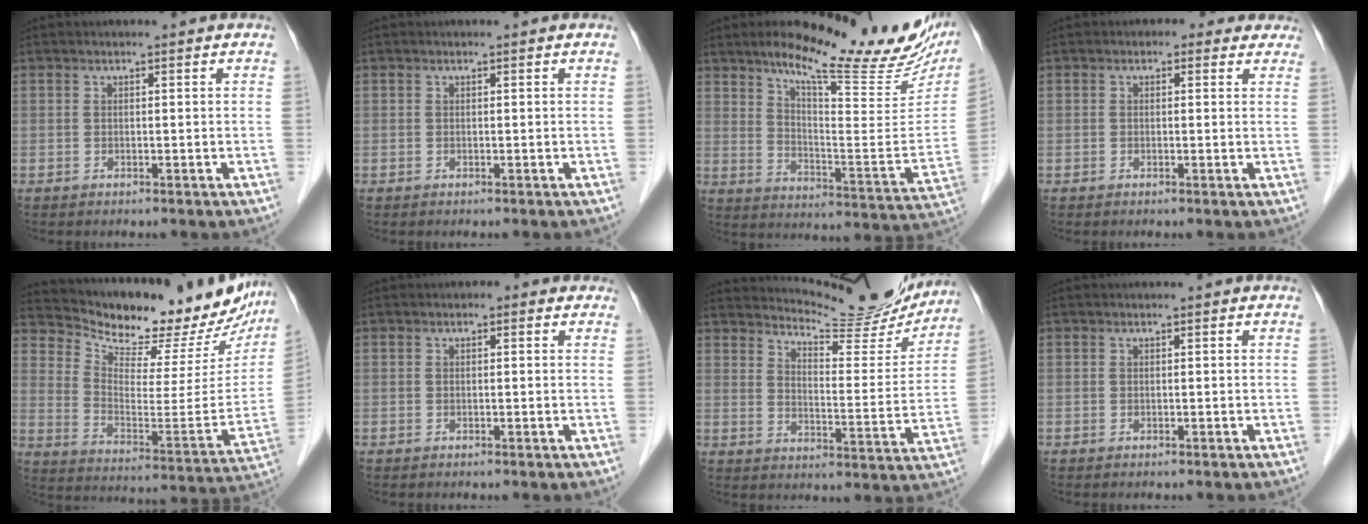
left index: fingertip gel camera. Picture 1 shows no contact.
{"total": 0.0}
{"total": 22.6, "force": [17.2, 4.4, 13.9], "torque": [-0.198, -0.025, 0.229]}
{"total": 3.0, "force": [2.1, 2.0, 0.8], "torque": [0.001, 0.009, 0.011]}
{"total": 23.4, "force": [21.3, 5.2, 8.0], "torque": [-0.119, -0.072, 0.284]}
{"total": 0.9, "force": [0.4, 0.6, 0.4], "torque": [-0.003, 0.004, -0.002]}
{"total": 17.2, "force": [16.4, 2.5, 4.6], "torque": [-0.064, -0.048, 0.208]}
{"total": 0.0}